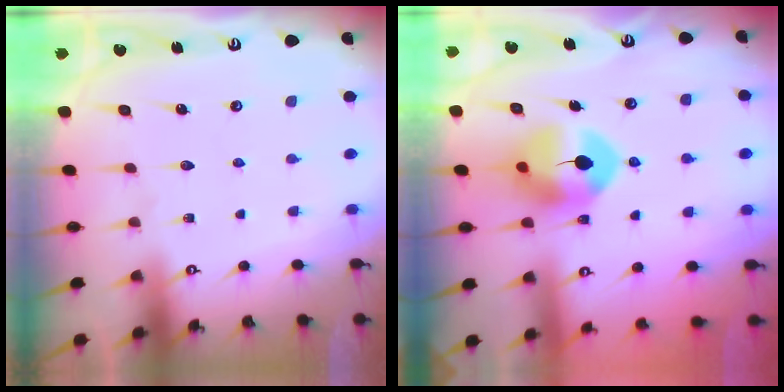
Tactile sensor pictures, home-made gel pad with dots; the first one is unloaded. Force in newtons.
{"total": 8.4, "press": 8.3, "slide": 1.4}